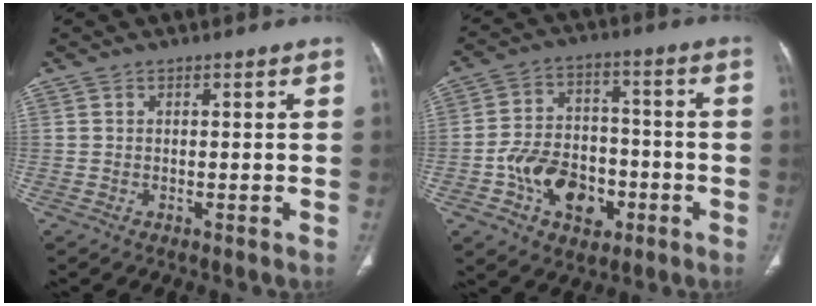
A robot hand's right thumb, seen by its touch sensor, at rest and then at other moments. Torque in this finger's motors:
{"motor_torque": [2.50, 2.50, 0.95, -1.20, 0.09]}